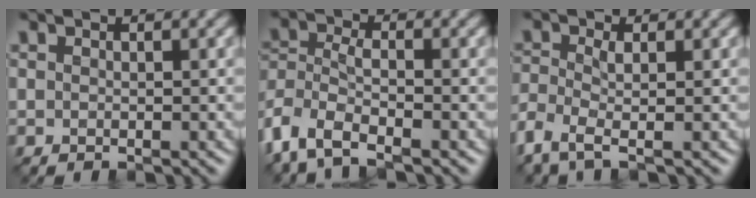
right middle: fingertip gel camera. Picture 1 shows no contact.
{"total": 5.7, "force": [-3.9, 2.3, 3.5], "torque": [-0.082, -0.008, -0.087]}
{"total": 3.1, "force": [-1.6, 1.0, 2.5], "torque": [-0.068, -0.008, -0.038]}